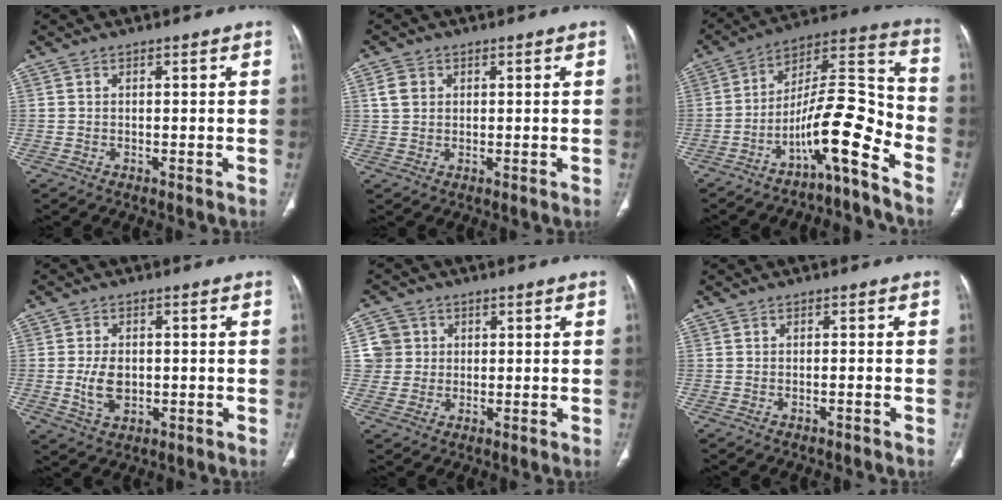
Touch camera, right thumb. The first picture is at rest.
{"total": 3.2, "force": [0.9, 2.6, 1.6], "torque": [-0.022, 0.004, 0.019]}
{"total": 14.6, "force": [-8.2, 3.1, 11.7], "torque": [-0.189, 0.101, -0.140]}
{"total": 5.9, "force": [-0.7, 3.9, 4.4], "torque": [-0.073, -0.001, -0.006]}
{"total": 5.1, "force": [1.0, 5.0, 0.4], "torque": [0.024, 0.003, 0.018]}
{"total": 0.8, "force": [-0.6, 0.0, 0.5], "torque": [-0.016, 0.008, -0.006]}